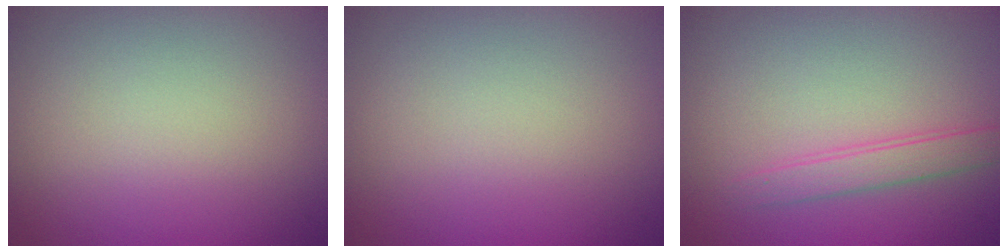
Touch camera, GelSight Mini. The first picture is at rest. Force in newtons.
{"total": 0.0}
{"total": 1.9, "press": 1.9, "slide": 0.1}